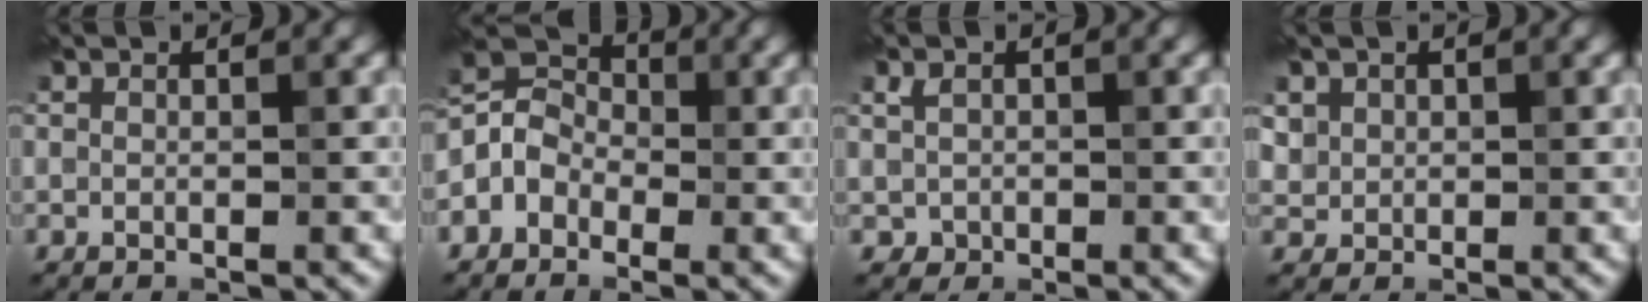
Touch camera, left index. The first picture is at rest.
{"total": 3.6, "force": [-1.6, 2.9, 1.6], "torque": [-0.021, 0.009, -0.043]}
{"total": 1.3, "force": [0.1, 1.2, 0.5], "torque": [-0.010, -0.003, 0.000]}
{"total": 1.7, "force": [0.7, 1.6, 0.2], "torque": [-0.008, -0.006, 0.028]}